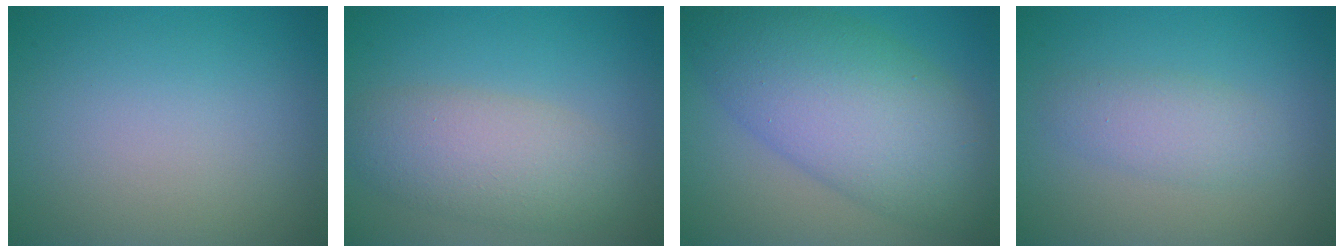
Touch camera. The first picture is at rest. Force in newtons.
{"total": 5.1, "press": 5.1, "slide": 0.3}
{"total": 10.3, "press": 10.3, "slide": 0.1}
{"total": 2.5, "press": 2.5, "slide": 0.1}